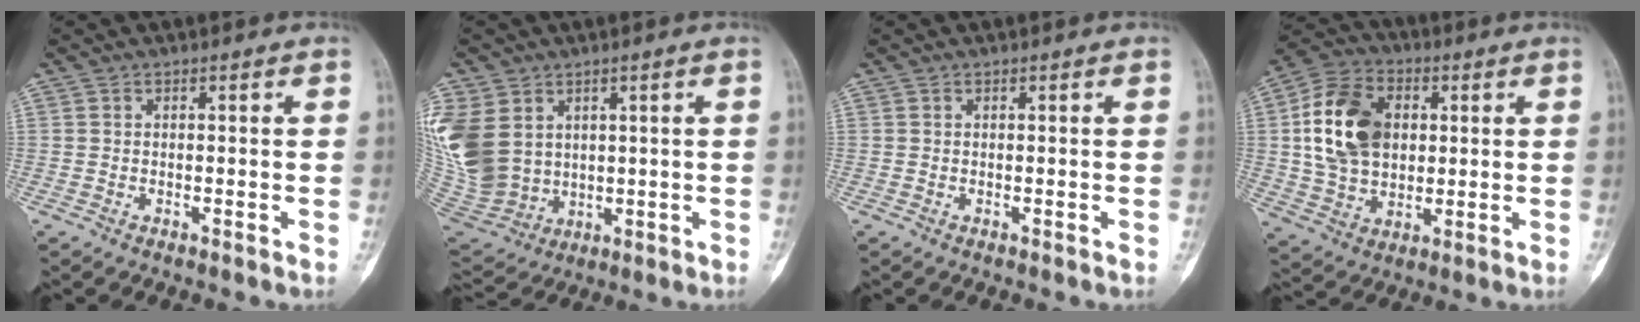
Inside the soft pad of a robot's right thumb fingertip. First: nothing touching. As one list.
[{"total": 17.9, "force": [4.3, 14.4, 9.8], "torque": [-0.230, -0.004, 0.117]}, {"total": 0.0}, {"total": 16.5, "force": [2.6, 11.7, 11.3], "torque": [-0.185, 0.008, 0.044]}]